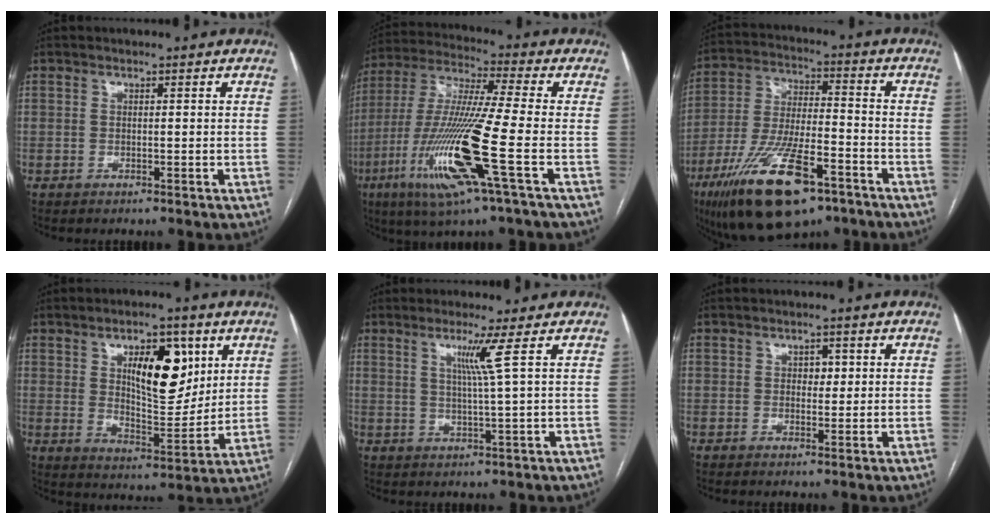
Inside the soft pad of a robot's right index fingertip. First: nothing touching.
{"total": 17.9, "force": [-6.3, -0.3, 16.7], "torque": [-0.358, -0.025, -0.125]}
{"total": 18.9, "force": [-11.0, 5.2, 14.4], "torque": [-0.295, -0.026, -0.192]}
{"total": 15.9, "force": [5.5, 7.7, 12.8], "torque": [-0.187, 0.008, 0.097]}
{"total": 4.2, "force": [1.7, -1.8, 3.5], "torque": [-0.071, -0.010, 0.039]}
{"total": 1.8, "force": [0.4, 1.2, 1.3], "torque": [-0.016, 0.004, 0.008]}